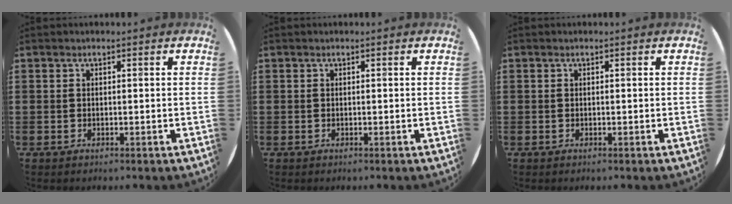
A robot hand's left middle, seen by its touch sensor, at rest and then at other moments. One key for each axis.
{"total": 0.0}
{"total": 0.0}